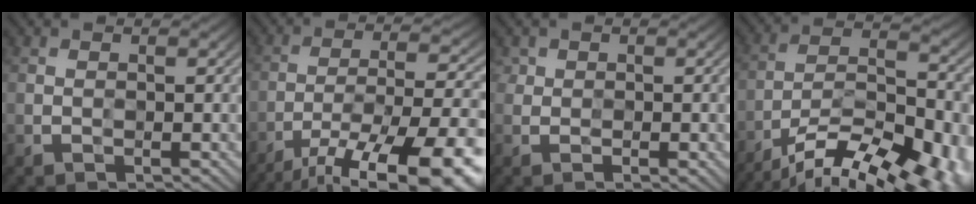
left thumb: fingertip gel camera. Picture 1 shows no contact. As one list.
[{"total": 17.4, "force": [-13.4, 4.4, 10.1], "torque": [-0.142, -0.013, -0.193]}, {"total": 1.4, "force": [0.4, 1.3, 0.4], "torque": [-0.009, -0.005, 0.004]}, {"total": 16.1, "force": [-13.0, 4.5, 8.3], "torque": [-0.144, -0.023, -0.204]}]